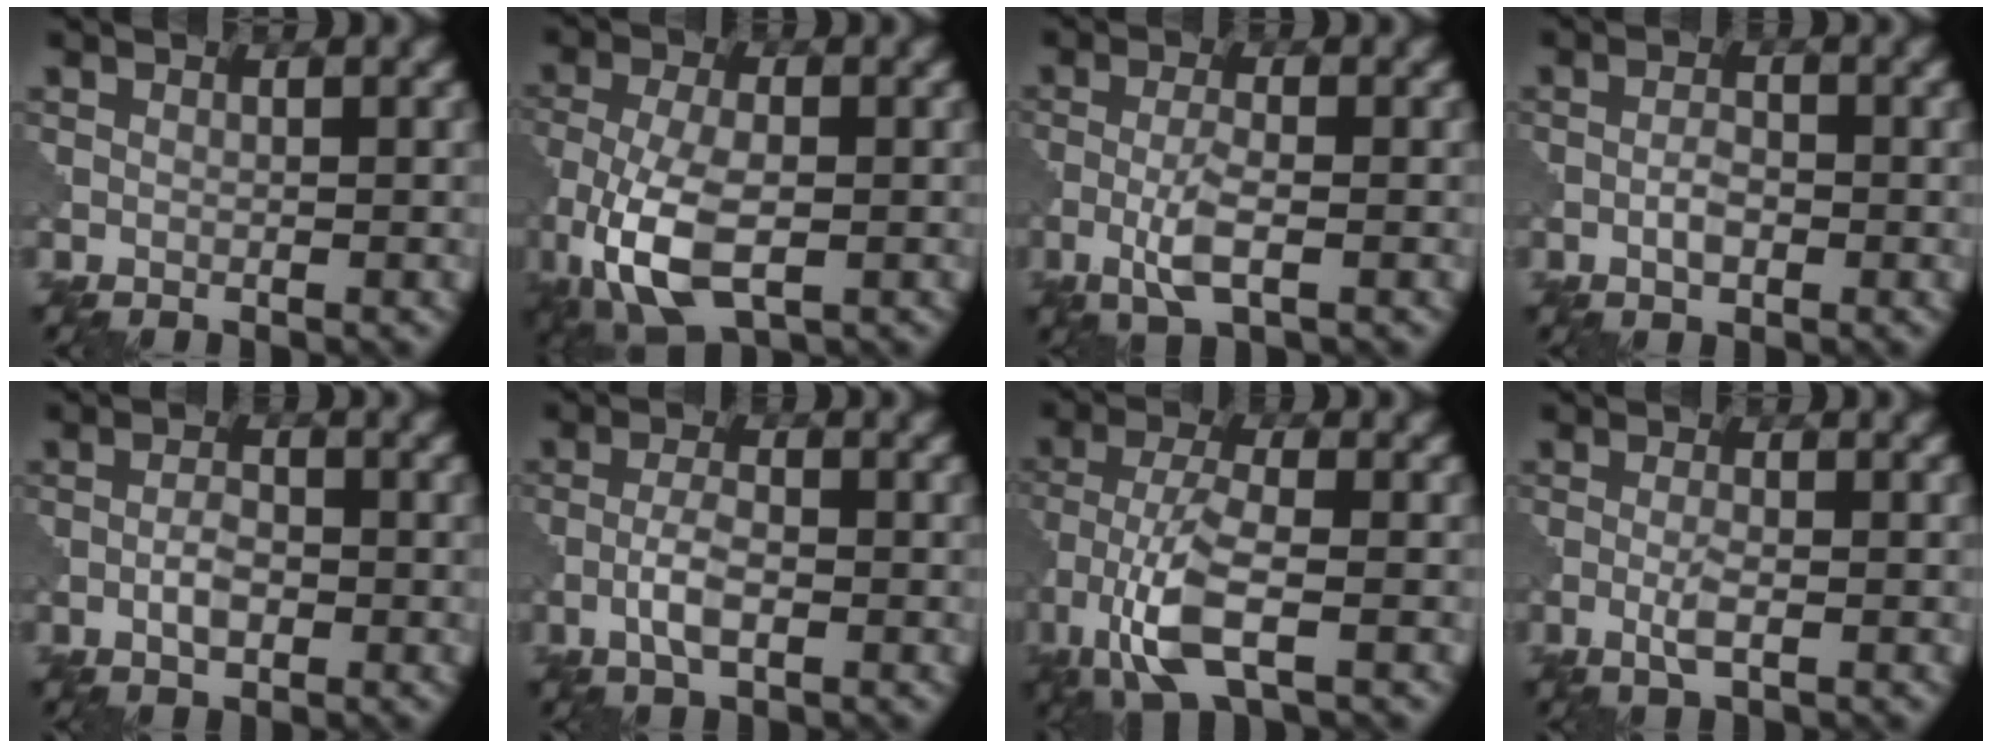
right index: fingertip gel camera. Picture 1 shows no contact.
{"total": 9.1, "force": [-3.6, 4.5, 7.1], "torque": [-0.158, -0.012, -0.070]}
{"total": 3.3, "force": [-1.1, 0.8, 3.0], "torque": [-0.065, 0.000, -0.027]}
{"total": 2.0, "force": [-0.7, 0.9, 1.6], "torque": [-0.028, 0.003, -0.018]}
{"total": 2.4, "force": [-0.8, 1.1, 2.0], "torque": [-0.034, 0.003, -0.019]}
{"total": 3.0, "force": [-1.1, 1.1, 2.6], "torque": [-0.056, 0.003, -0.027]}
{"total": 7.2, "force": [-3.1, 2.4, 6.1], "torque": [-0.132, 0.001, -0.070]}
{"total": 2.0, "force": [-0.6, 0.4, 1.8], "torque": [-0.038, 0.000, -0.016]}